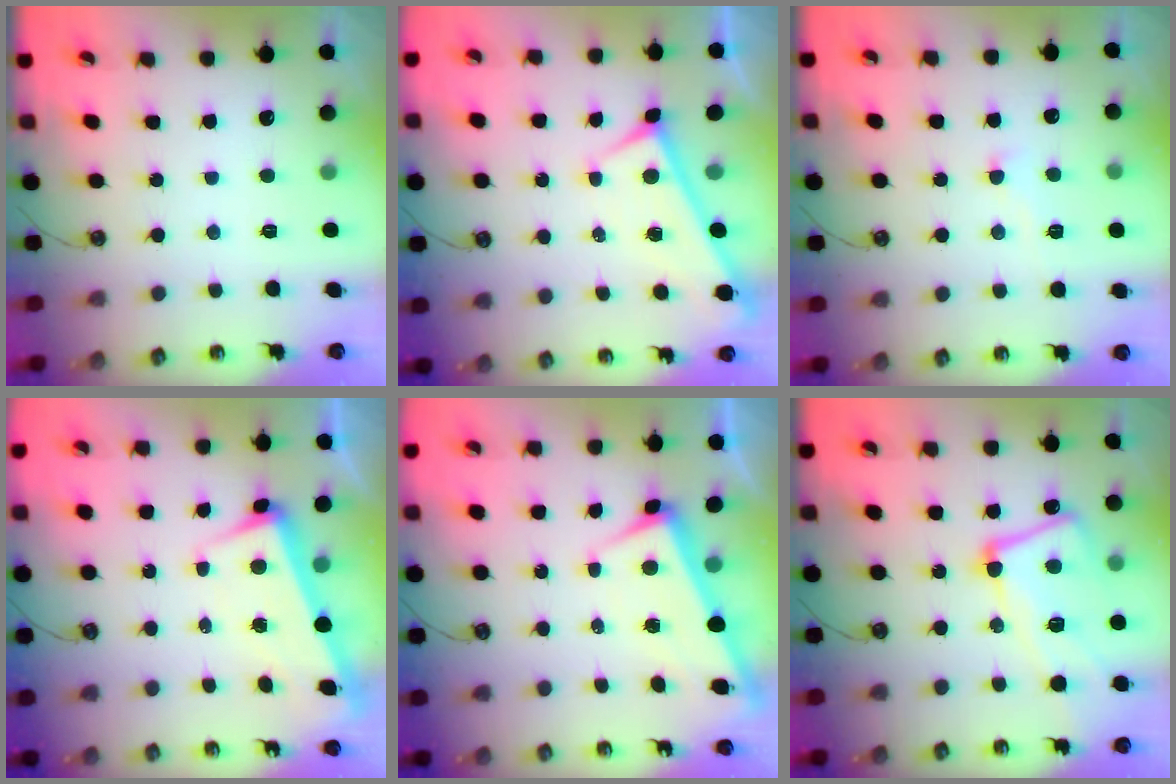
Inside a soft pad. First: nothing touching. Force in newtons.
{"total": 0.0}
{"total": 1.9, "press": 1.8, "slide": 0.8}
{"total": 2.0, "press": 1.6, "slide": 1.1}
{"total": 1.9, "press": 1.8, "slide": 0.6}
{"total": 11.5, "press": 11.4, "slide": 1.5}